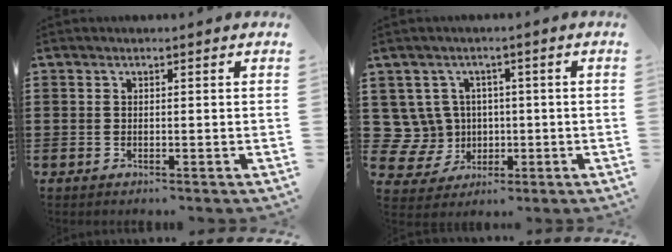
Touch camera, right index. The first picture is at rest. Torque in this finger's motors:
{"motor_torque": [-0.61, 0.65, 0.04, -0.01]}